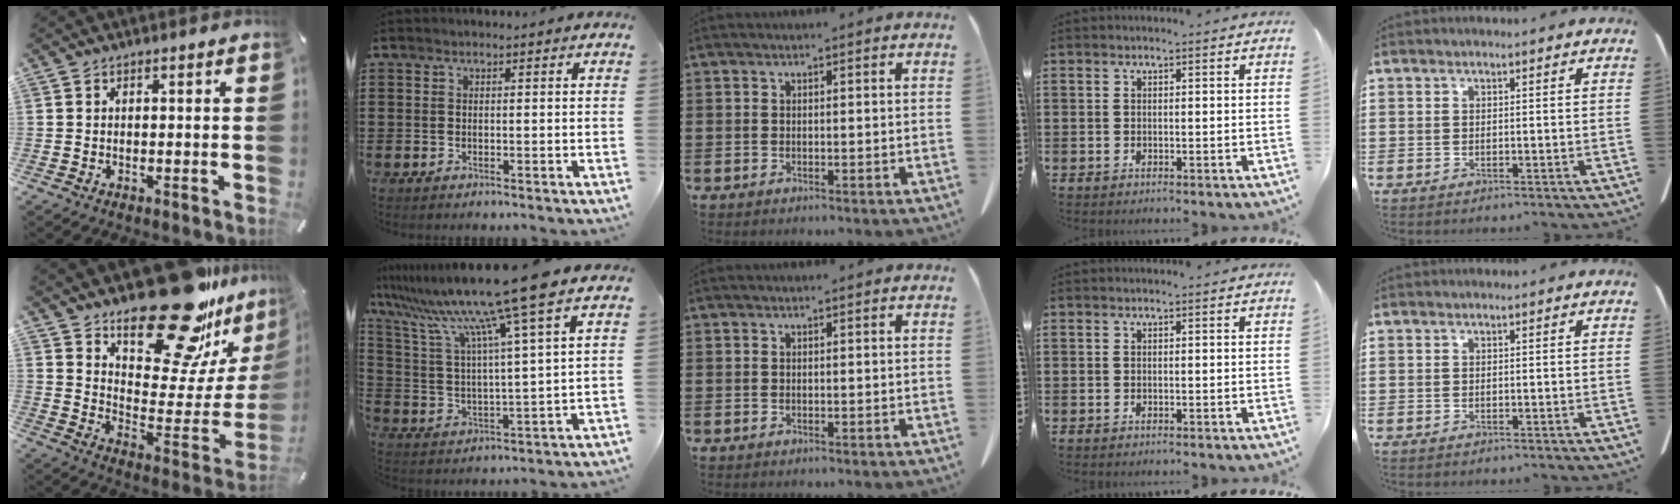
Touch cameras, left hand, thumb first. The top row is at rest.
{"thumb": {"total": 26.6, "force": [20.6, 10.9, 12.9], "torque": [-0.161, -0.152, 0.340]}, "index": {"total": 13.9, "force": [10.7, -0.9, 8.9], "torque": [-0.202, -0.056, 0.169]}}